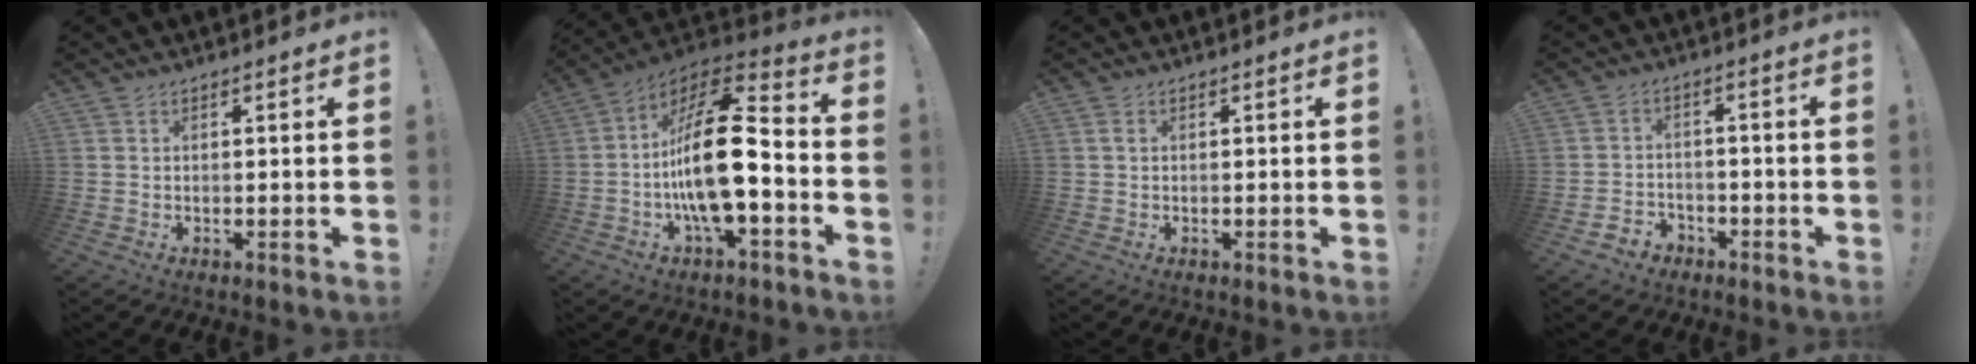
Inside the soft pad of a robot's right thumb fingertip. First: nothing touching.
{"total": 21.7, "force": [-3.0, 7.6, 20.1], "torque": [-0.373, 0.018, -0.051]}
{"total": 1.0, "force": [0.0, 0.7, 0.7], "torque": [-0.018, 0.006, 0.001]}
{"total": 4.0, "force": [-2.7, 2.8, 0.9], "torque": [-0.021, 0.011, -0.050]}